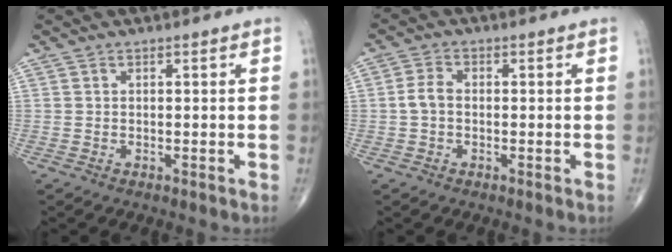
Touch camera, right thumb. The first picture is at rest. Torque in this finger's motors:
{"motor_torque": [0.00, 0.00, 0.16, -0.09, 0.09]}